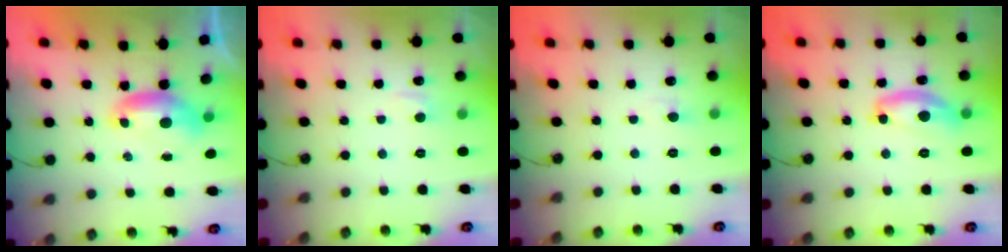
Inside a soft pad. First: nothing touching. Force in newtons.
{"total": 0.9, "press": 0.5, "slide": 0.8}
{"total": 0.6, "press": 0.5, "slide": 0.4}
{"total": 9.2, "press": 9.1, "slide": 0.8}